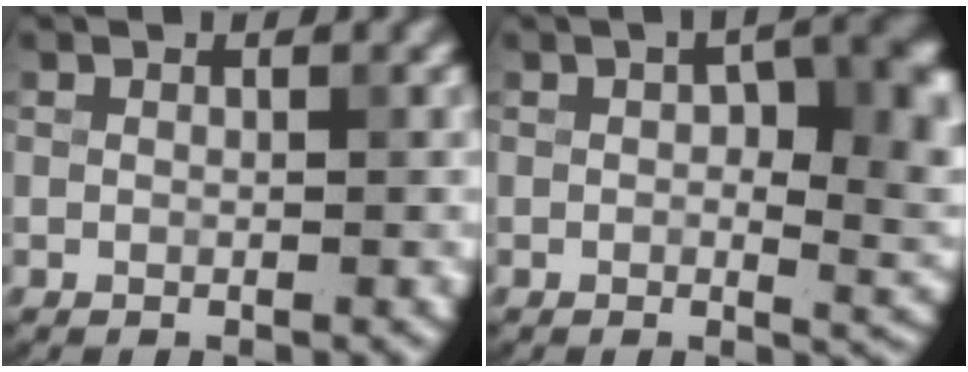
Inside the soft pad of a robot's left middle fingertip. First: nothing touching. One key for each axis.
{"total": 9.8, "fx": 1.4, "fy": 5.2, "fz": 8.1, "tx": -0.085, "ty": 0.006, "tz": 0.028}